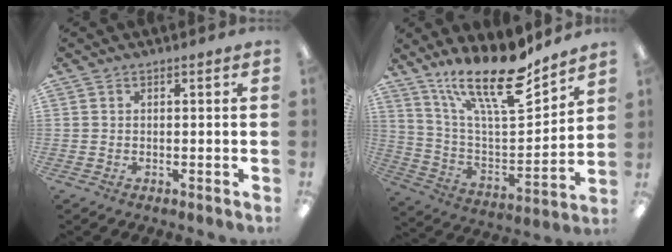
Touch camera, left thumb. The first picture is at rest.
{"total": 20.8, "force": [15.2, 6.1, 12.8], "torque": [-0.223, -0.109, 0.260]}